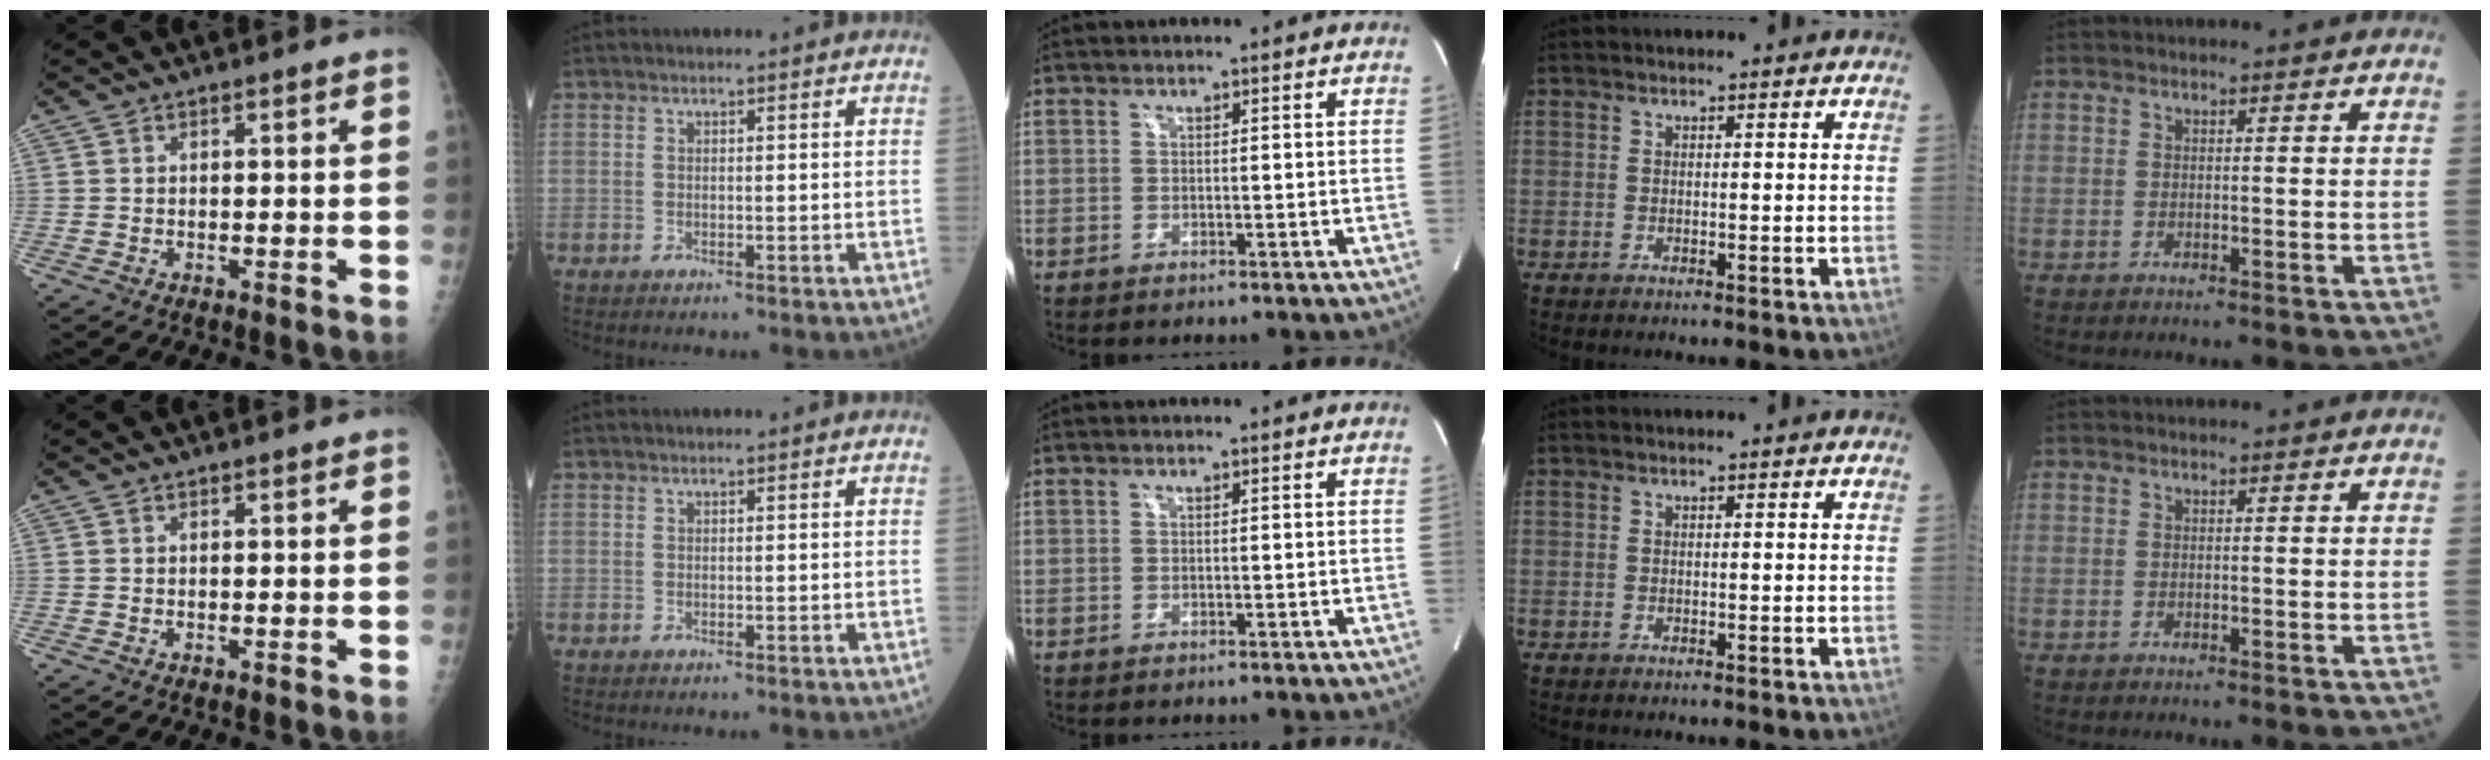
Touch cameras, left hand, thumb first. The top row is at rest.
{}